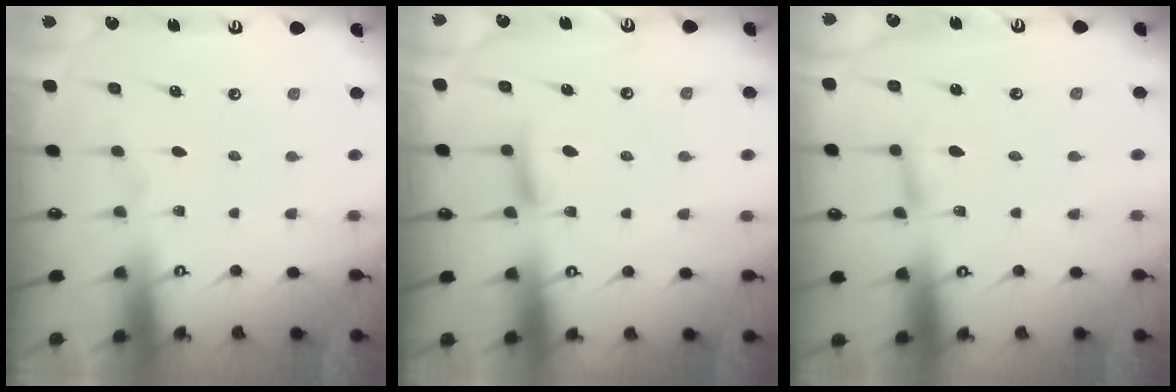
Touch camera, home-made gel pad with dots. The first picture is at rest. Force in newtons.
{"total": 6.8, "press": 6.7, "slide": 0.9}
{"total": 3.0, "press": 3.0, "slide": 0.2}